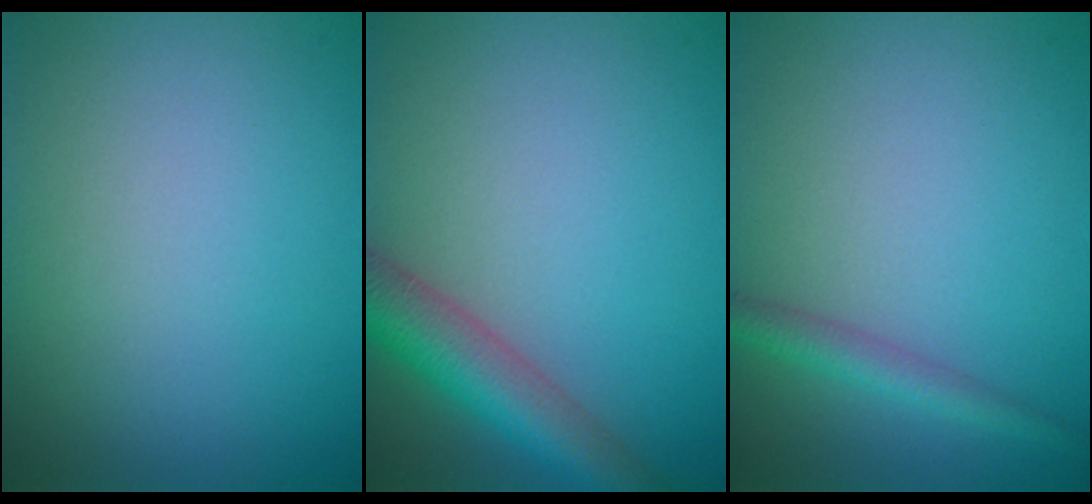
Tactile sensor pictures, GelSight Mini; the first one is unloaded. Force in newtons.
{"total": 5.0, "press": 5.0, "slide": 0.3}
{"total": 2.2, "press": 2.2, "slide": 0.1}